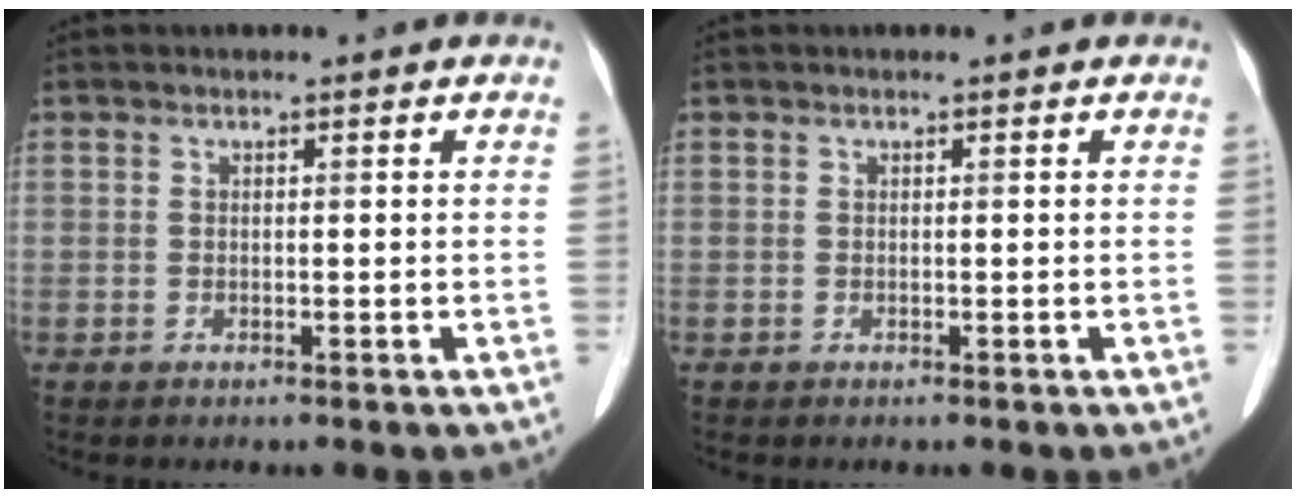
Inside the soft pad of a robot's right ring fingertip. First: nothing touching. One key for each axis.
{"total": 0.0}